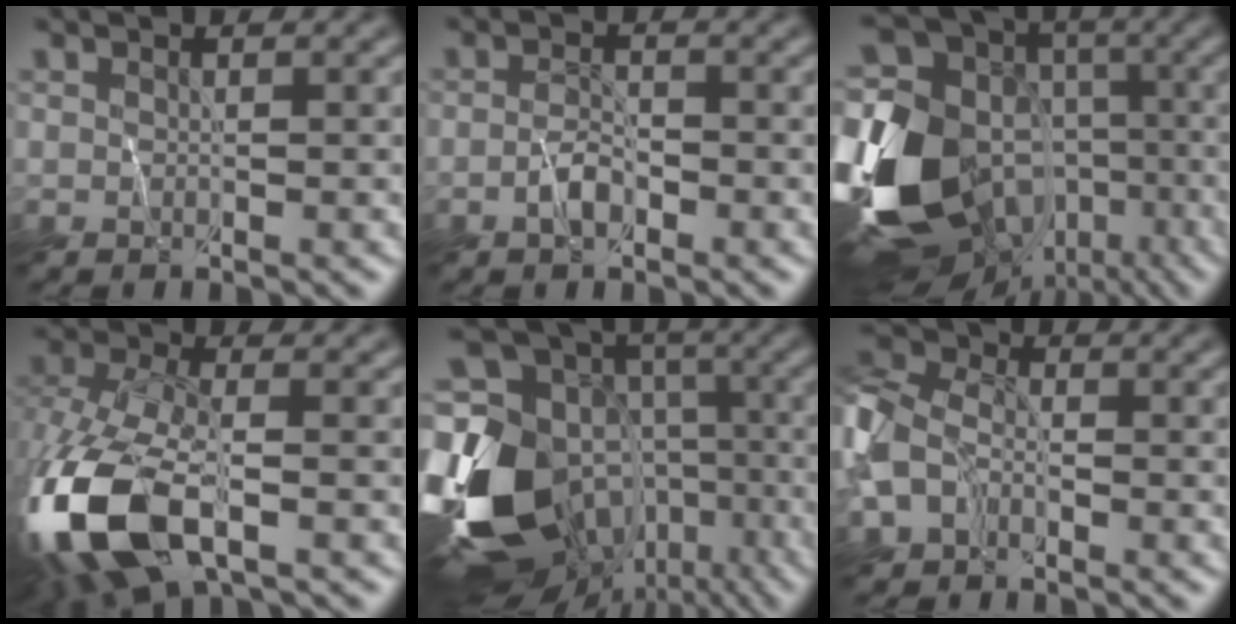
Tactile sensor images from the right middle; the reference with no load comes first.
{"total": 2.0, "force": [-1.0, 0.9, 1.4], "torque": [-0.027, 0.003, -0.022]}
{"total": 18.4, "force": [-4.1, 14.5, 10.6], "torque": [-0.246, -0.004, -0.042]}
{"total": 12.3, "force": [-4.4, 6.1, 9.8], "torque": [-0.232, -0.016, -0.085]}
{"total": 19.6, "force": [-5.9, 14.7, 11.4], "torque": [-0.246, 0.002, -0.064]}
{"total": 6.4, "force": [-1.9, 4.7, 4.0], "torque": [-0.106, 0.005, -0.056]}